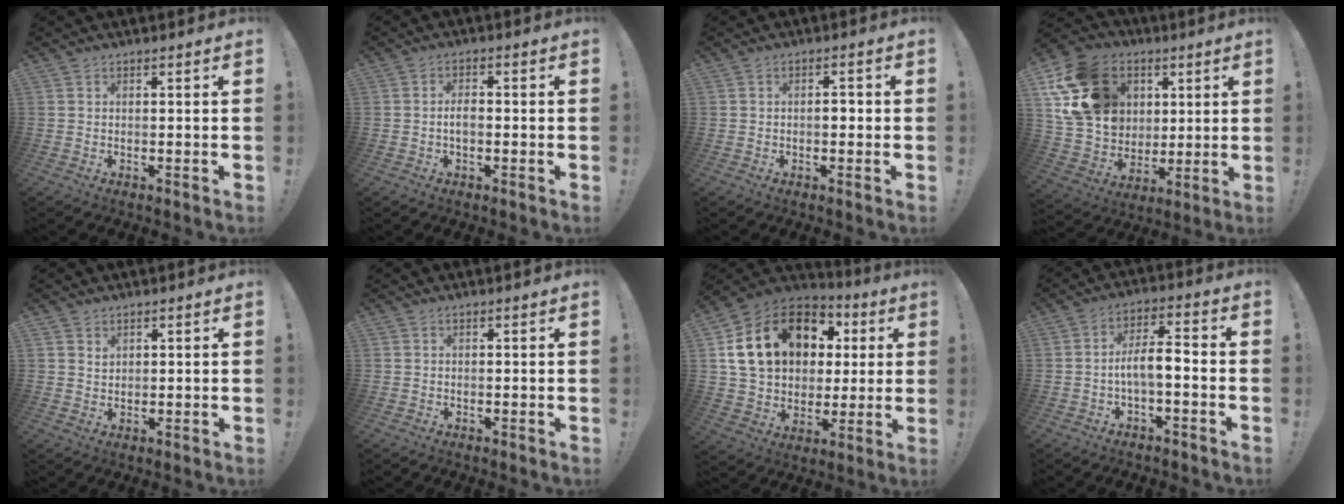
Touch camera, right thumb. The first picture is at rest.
{"total": 2.7, "force": [-0.7, 1.3, 2.3], "torque": [-0.045, 0.002, -0.015]}
{"total": 2.6, "force": [-0.8, 1.5, 1.9], "torque": [-0.031, 0.007, -0.017]}
{"total": 20.2, "force": [7.0, 16.5, 9.3], "torque": [-0.158, -0.013, 0.160]}
{"total": 1.9, "force": [1.3, 1.3, 0.4], "torque": [0.003, -0.010, 0.023]}
{"total": 1.0, "force": [0.0, 1.0, -0.1], "torque": [0.008, -0.001, -0.003]}
{"total": 22.4, "force": [7.8, 15.9, 13.6], "torque": [-0.230, -0.014, 0.168]}
{"total": 7.5, "force": [-2.2, 2.6, 6.7], "torque": [-0.124, 0.012, -0.038]}